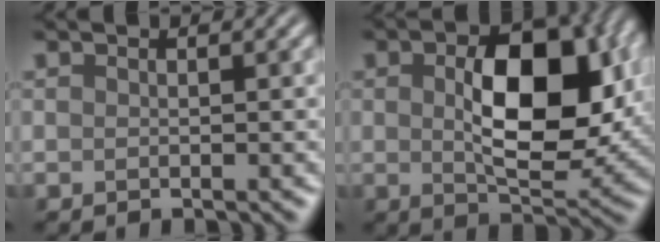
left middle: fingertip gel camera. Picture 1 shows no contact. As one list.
[{"total": 10.1, "force": [0.8, 5.4, 8.5], "torque": [-0.137, -0.002, 0.019]}]